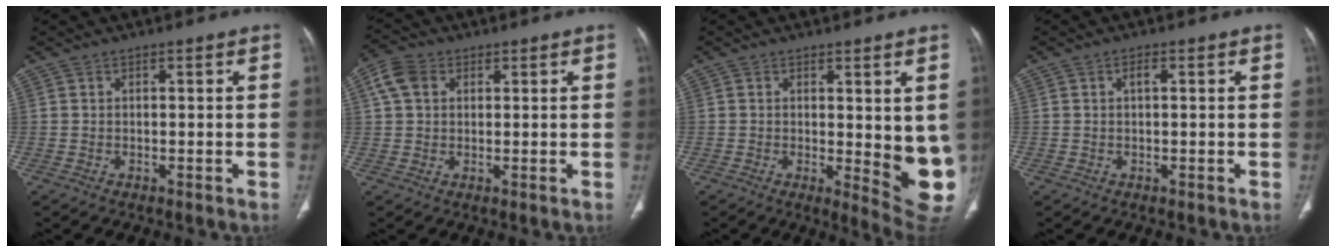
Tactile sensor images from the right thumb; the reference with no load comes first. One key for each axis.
{"total": 5.5, "fx": 1.9, "fy": 4.1, "fz": 3.2, "tx": -0.061, "ty": 0.011, "tz": 0.033}
{"total": 10.0, "fx": -0.1, "fy": 3.3, "fz": 9.4, "tx": -0.098, "ty": -0.023, "tz": 0.006}
{"total": 1.3, "fx": 0.4, "fy": 0.3, "fz": 1.2, "tx": -0.025, "ty": 0.001, "tz": 0.007}